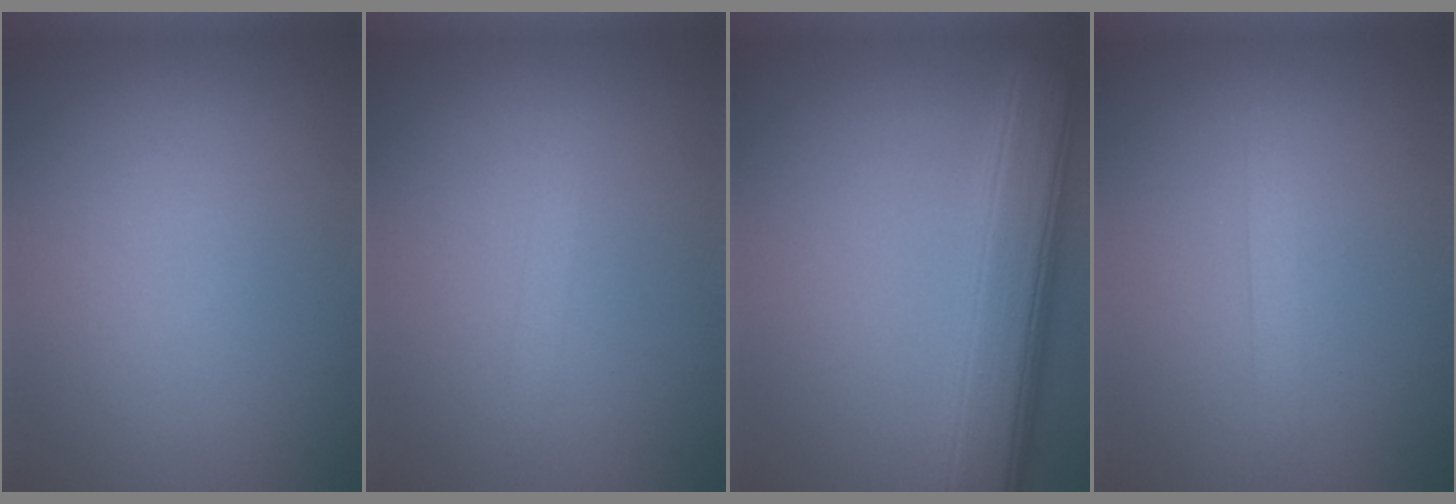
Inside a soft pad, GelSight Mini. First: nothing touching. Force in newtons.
{"total": 0.8, "press": 0.8, "slide": 0.0}
{"total": 7.5, "press": 7.5, "slide": 0.2}
{"total": 1.3, "press": 1.3, "slide": 0.0}